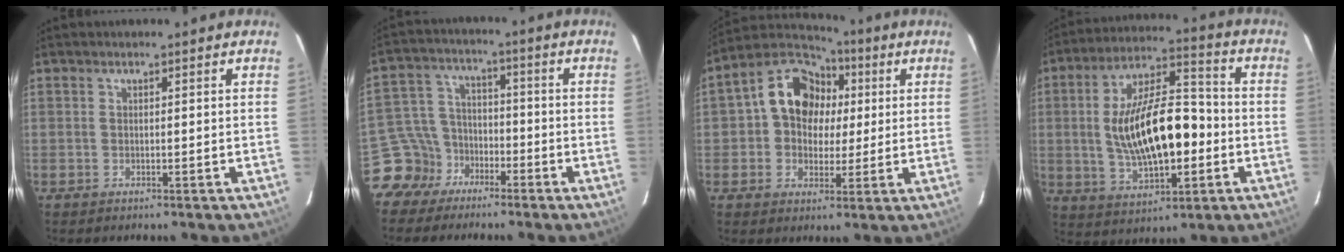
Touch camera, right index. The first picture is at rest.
{"total": 8.5, "force": [-5.9, 6.1, 0.3], "torque": [-0.025, 0.028, -0.113]}
{"total": 11.6, "force": [1.9, 9.8, 5.9], "torque": [-0.130, 0.036, 0.028]}
{"total": 17.7, "force": [-1.8, 7.6, 15.8], "torque": [-0.292, 0.011, -0.019]}